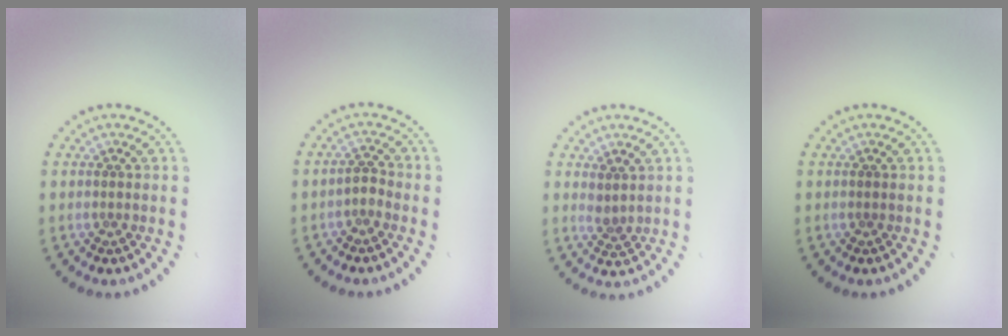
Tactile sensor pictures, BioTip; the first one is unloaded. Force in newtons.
{"total": 1.2, "press": 1.0, "slide": 0.6}
{"total": 1.3, "press": 1.1, "slide": 0.7}
{"total": 0.0}